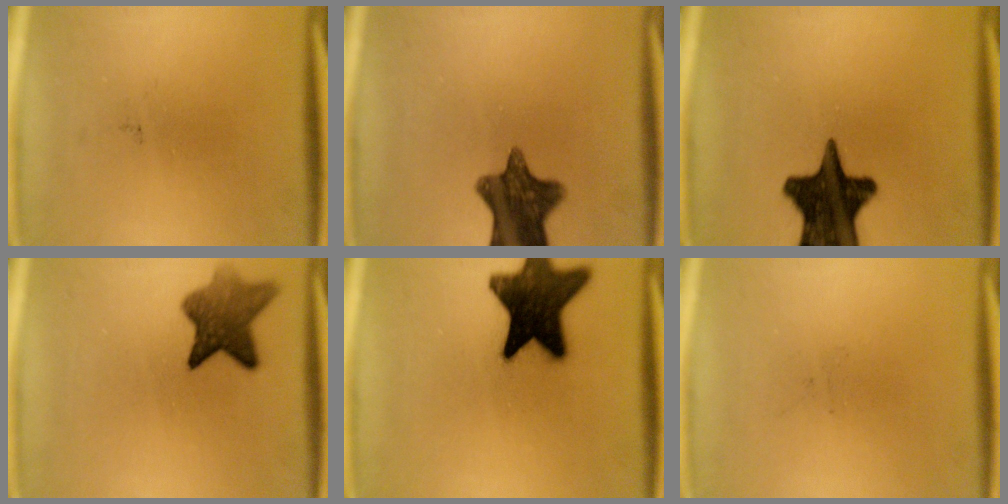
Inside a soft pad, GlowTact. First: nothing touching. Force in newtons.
{"total": 11.2}
{"total": 17.1}
{"total": 7.5}
{"total": 18.0}
{"total": 0.0}